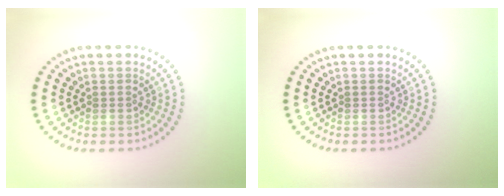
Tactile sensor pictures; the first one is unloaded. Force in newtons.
{"total": 0.0}